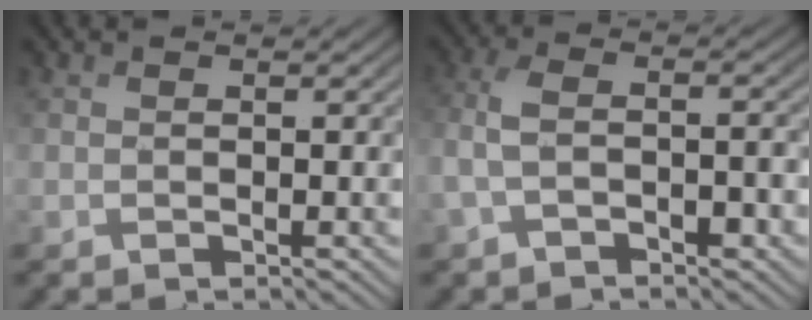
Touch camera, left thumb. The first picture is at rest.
{"total": 5.5, "force": [-2.1, 2.5, 4.5], "torque": [-0.106, 0.003, -0.047]}